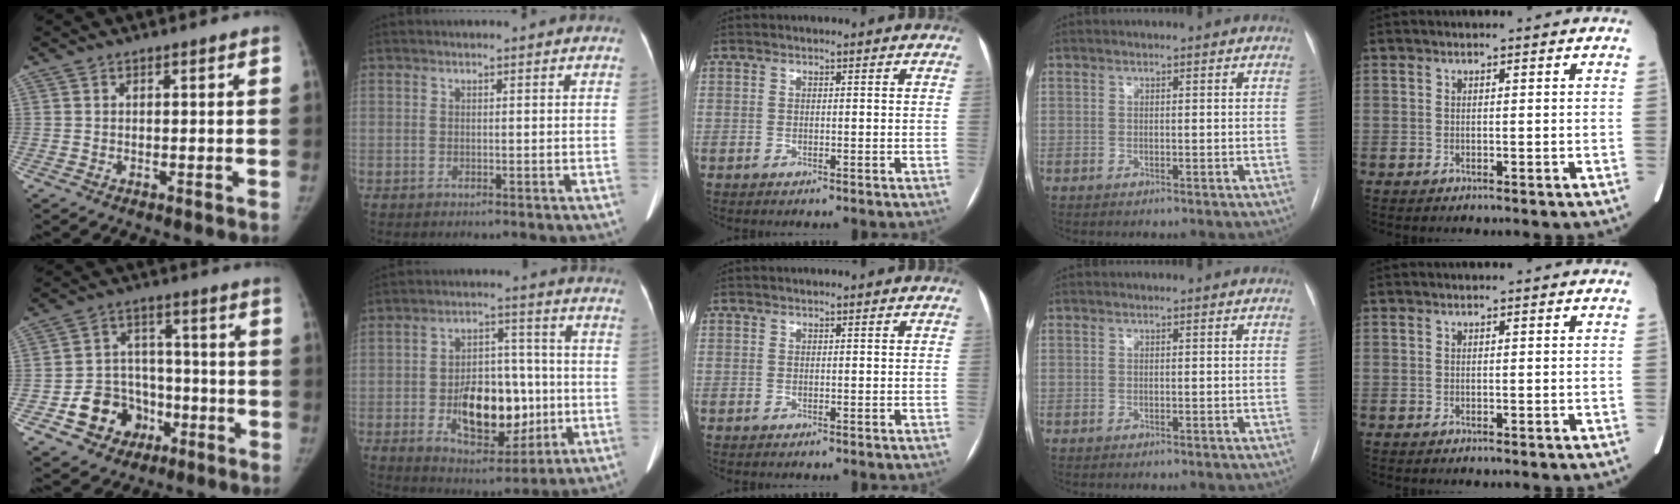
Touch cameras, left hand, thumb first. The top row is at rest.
{"thumb": {"total": 12.0, "force": [-4.8, 10.1, 4.3], "torque": [-0.028, 0.045, -0.068]}, "index": {"total": 13.5, "force": [-2.6, 7.3, 11.0], "torque": [-0.178, 0.012, -0.031]}}